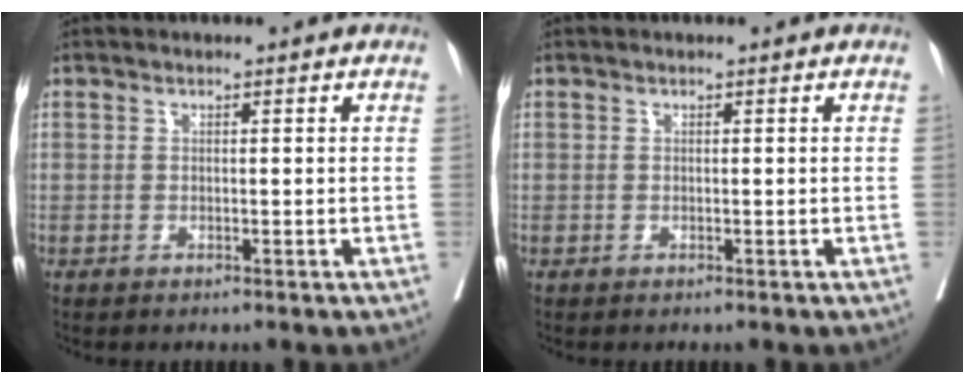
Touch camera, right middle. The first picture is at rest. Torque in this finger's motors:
{"motor_torque": [-0.01, 0.00, 0.00, 0.00]}